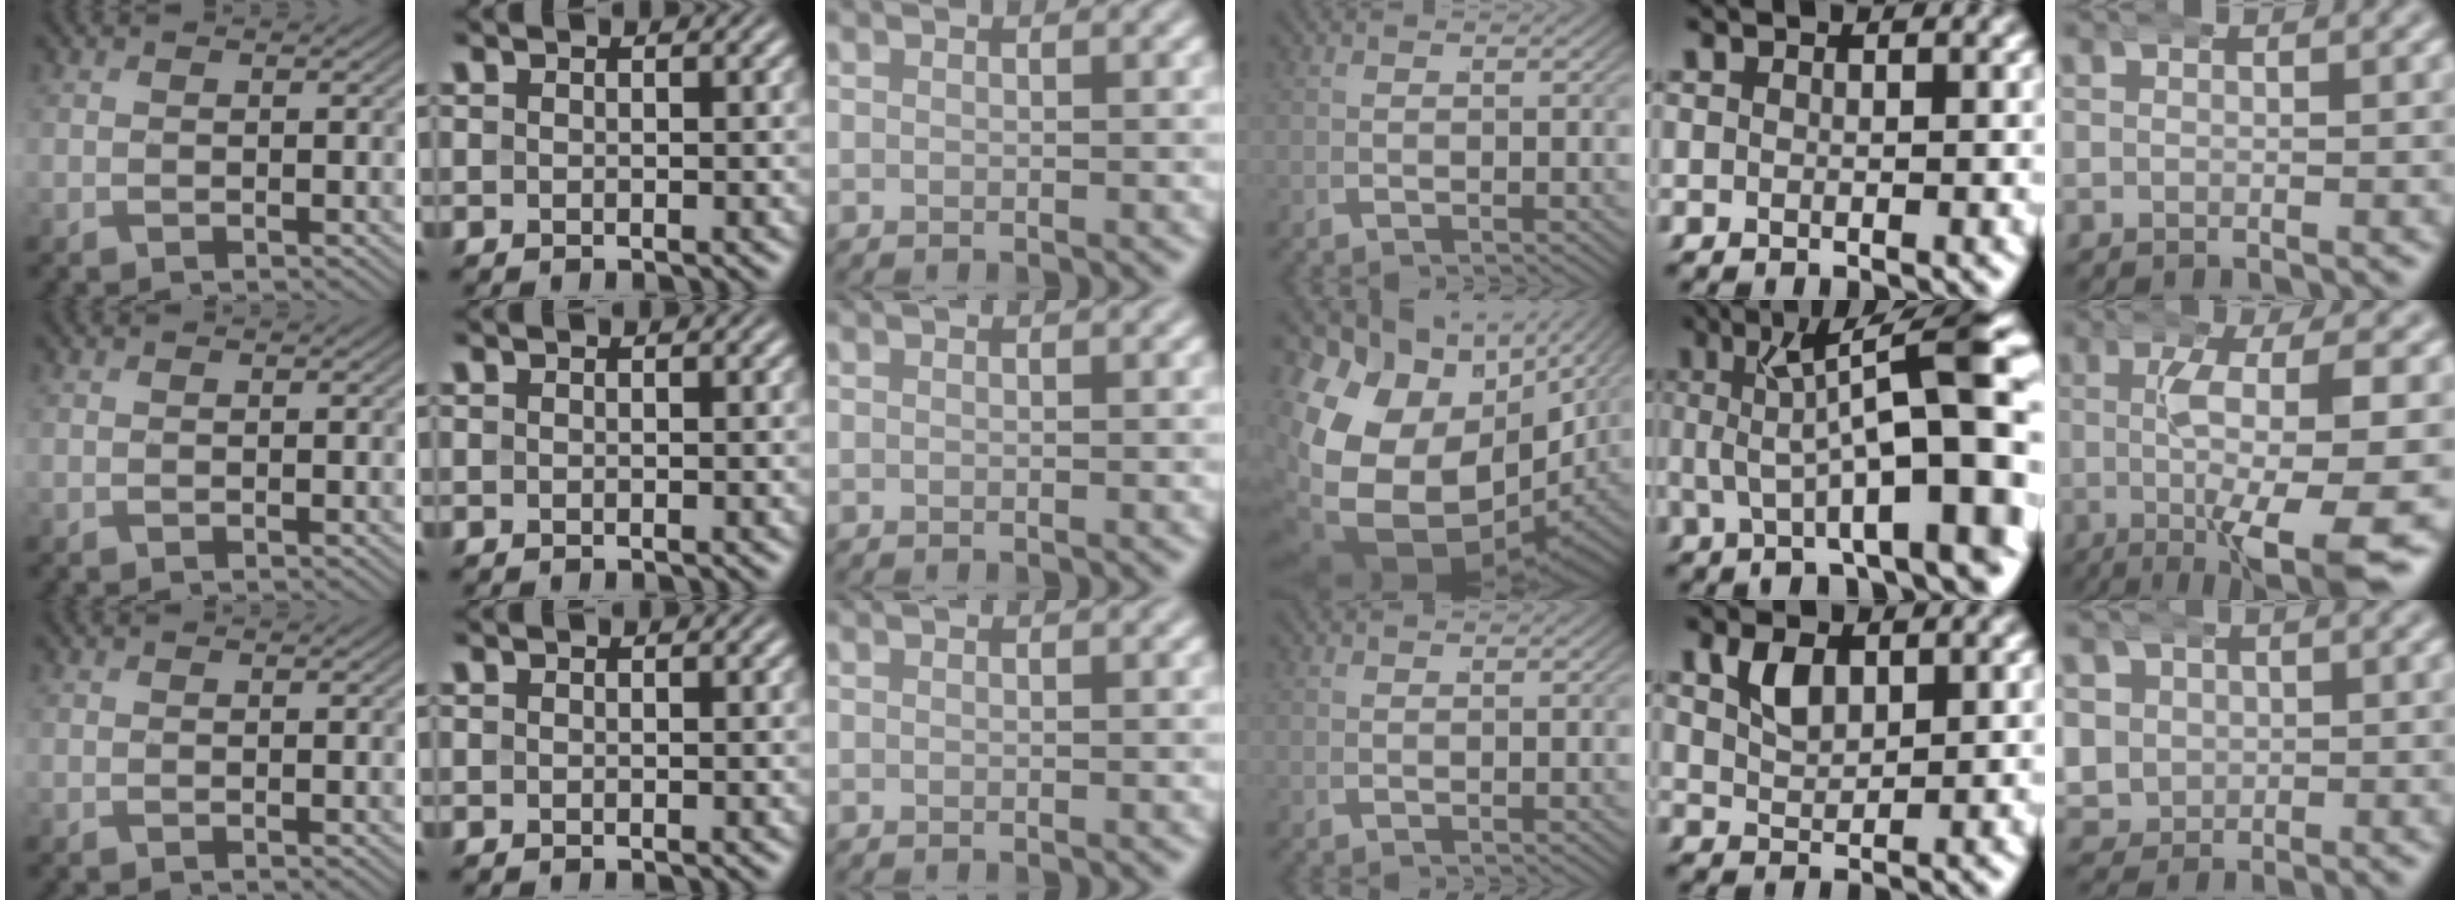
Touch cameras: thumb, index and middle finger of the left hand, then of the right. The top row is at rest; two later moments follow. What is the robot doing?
{"motion": "wrap", "object": "aluminum foil"}